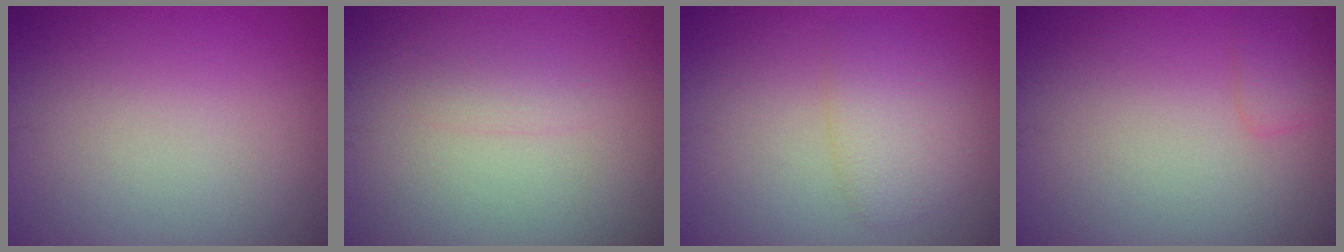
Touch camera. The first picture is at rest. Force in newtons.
{"total": 0.7, "press": 0.7, "slide": 0.1}
{"total": 2.9, "press": 2.9, "slide": 0.2}
{"total": 1.3, "press": 1.3, "slide": 0.1}